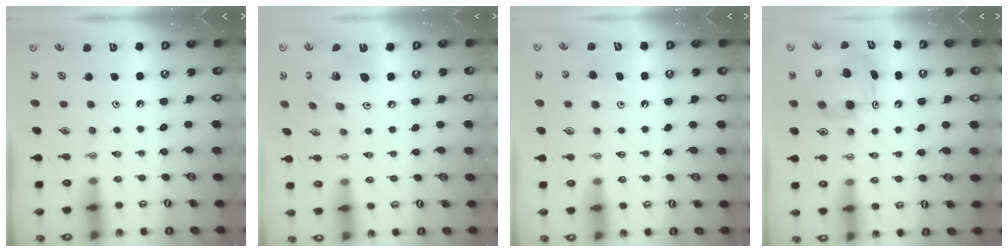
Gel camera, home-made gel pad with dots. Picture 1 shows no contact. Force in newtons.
{"total": 16.1, "press": 15.8, "slide": 3.1}
{"total": 5.8, "press": 5.7, "slide": 1.0}
{"total": 8.5, "press": 8.5, "slide": 0.5}